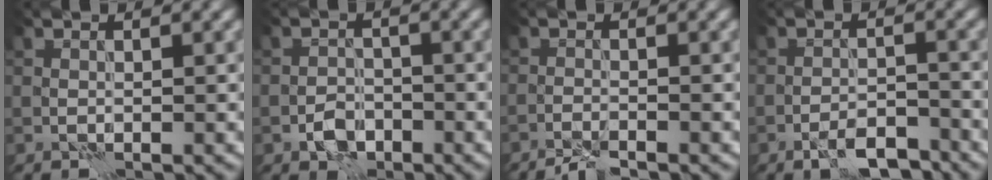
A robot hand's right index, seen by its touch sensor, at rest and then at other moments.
{"total": 2.6, "force": [-1.5, 1.8, 1.2], "torque": [-0.017, 0.004, -0.031]}
{"total": 2.2, "force": [-2.0, 0.1, 1.0], "torque": [-0.024, -0.006, -0.041]}
{"total": 4.8, "force": [-3.5, 1.4, 2.9], "torque": [-0.045, 0.003, -0.061]}